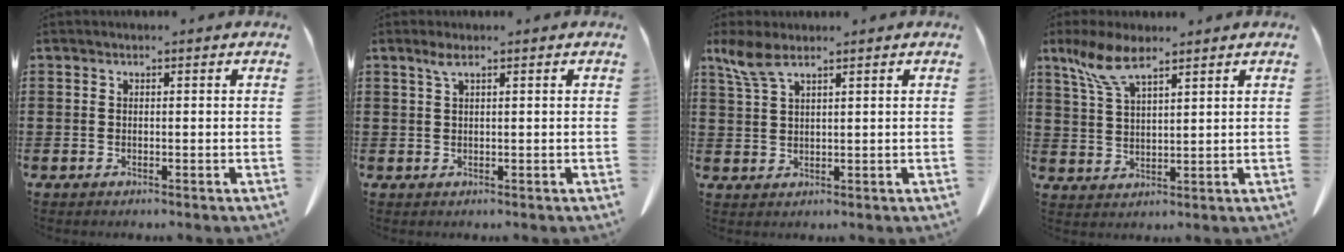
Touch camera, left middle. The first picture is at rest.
{"total": 1.8, "force": [0.9, 0.3, 1.5], "torque": [-0.032, 0.003, 0.015]}
{"total": 4.4, "force": [2.9, 1.1, 3.2], "torque": [-0.078, -0.003, 0.052]}
{"total": 7.3, "force": [5.0, 1.8, 5.0], "torque": [-0.119, -0.006, 0.089]}